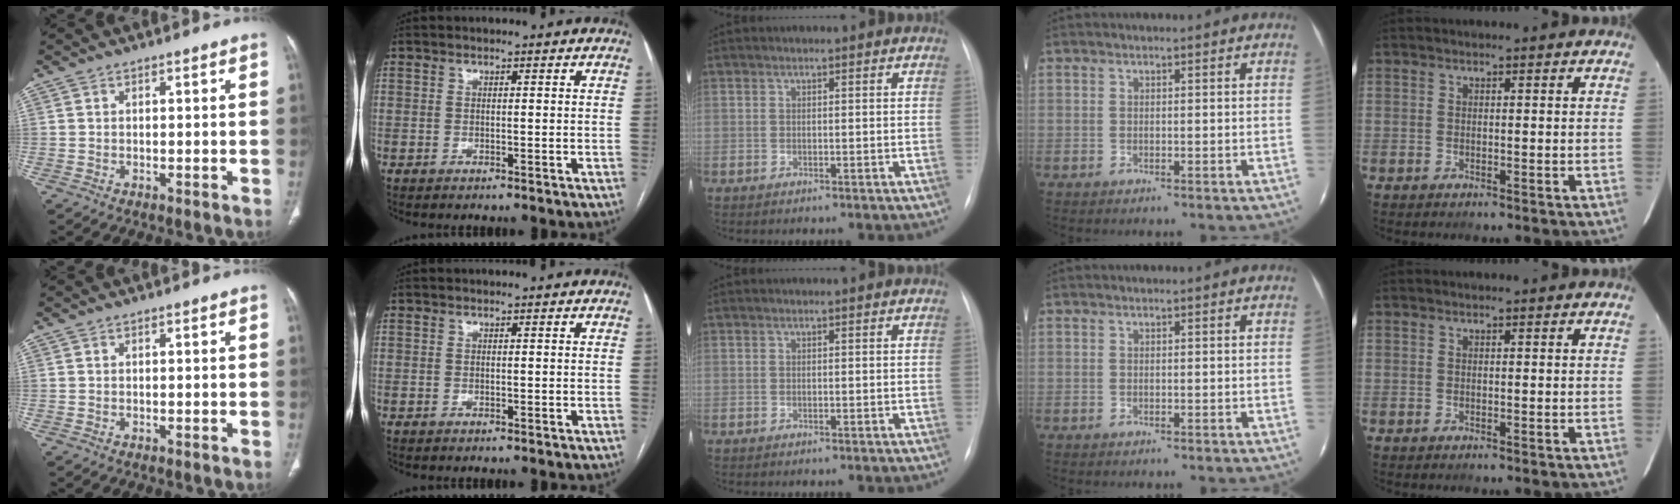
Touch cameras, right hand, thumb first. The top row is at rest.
{}